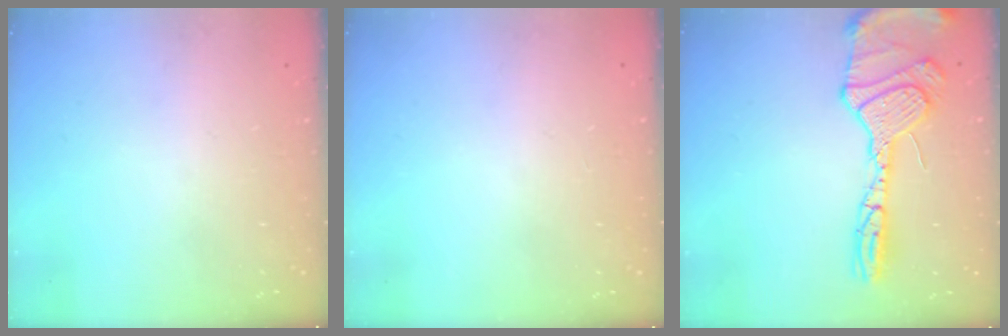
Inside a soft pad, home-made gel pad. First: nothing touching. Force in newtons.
{"total": 0.0}
{"total": 20.2, "press": 19.4, "slide": 5.7}